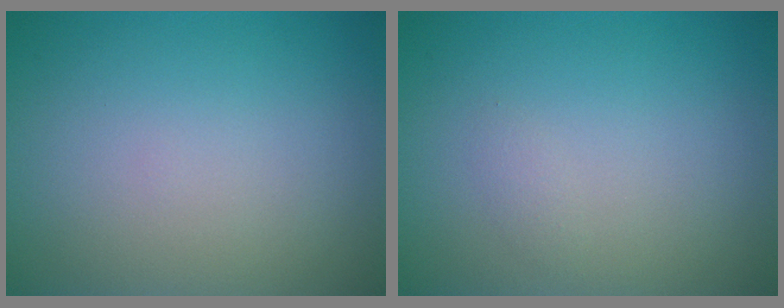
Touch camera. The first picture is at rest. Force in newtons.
{"total": 0.6, "press": 0.6, "slide": 0.0}